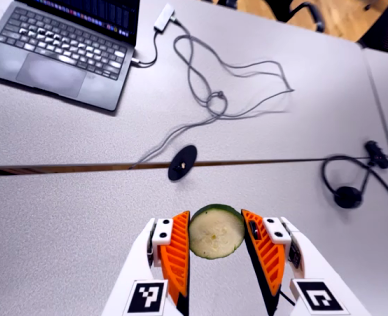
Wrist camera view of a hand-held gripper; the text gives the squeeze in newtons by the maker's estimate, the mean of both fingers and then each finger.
{"total": 9.5, "left": 10.5, "right": 8.6}